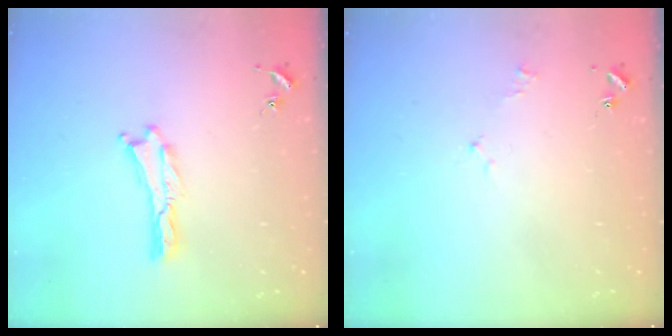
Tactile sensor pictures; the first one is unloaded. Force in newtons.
{"total": 1.6, "press": 1.5, "slide": 0.3}